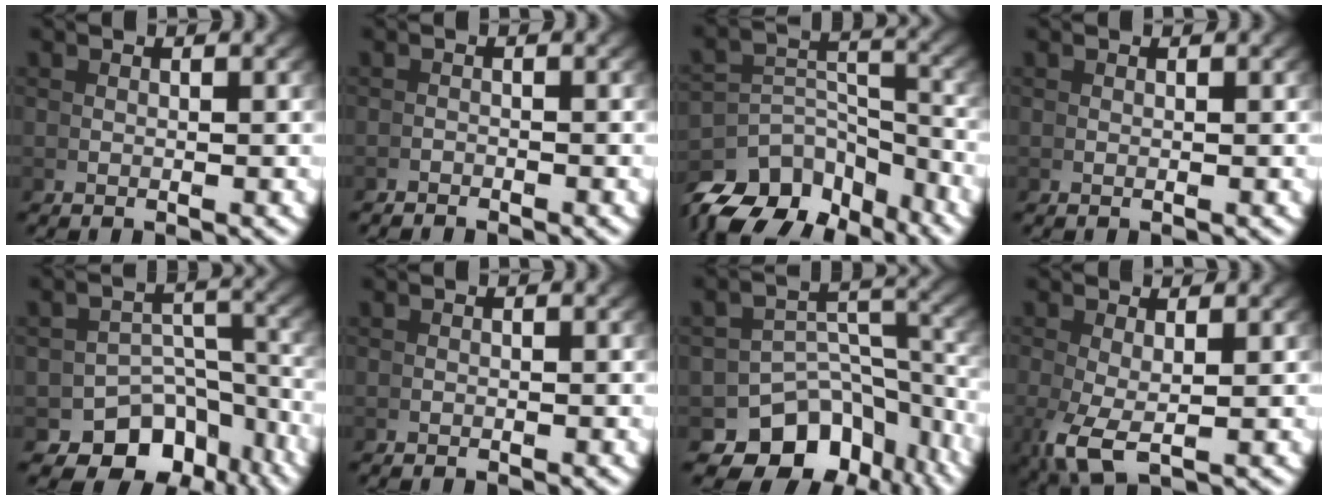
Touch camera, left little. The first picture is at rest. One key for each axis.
{"total": 1.6, "fx": -1.1, "fy": -0.9, "fz": -0.8, "tx": 0.022, "ty": -0.004, "tz": -0.021}
{"total": 9.1, "fx": -5.2, "fy": 5.6, "fz": 4.9, "tx": -0.083, "ty": -0.036, "tz": -0.075}
{"total": 0.0}
{"total": 10.4, "fx": -6.7, "fy": 6.7, "fz": 4.2, "tx": -0.043, "ty": -0.037, "tz": -0.096}
{"total": 0.8, "fx": -0.3, "fy": -0.5, "fz": -0.5, "tx": 0.012, "ty": -0.002, "tz": -0.007}
{"total": 10.8, "fx": -5.6, "fy": 7.2, "fz": 5.8, "tx": -0.084, "ty": -0.042, "tz": -0.075}
{"total": 3.7, "fx": -1.0, "fy": 1.6, "fz": 3.1, "tx": -0.085, "ty": -0.034, "tz": 0.004}